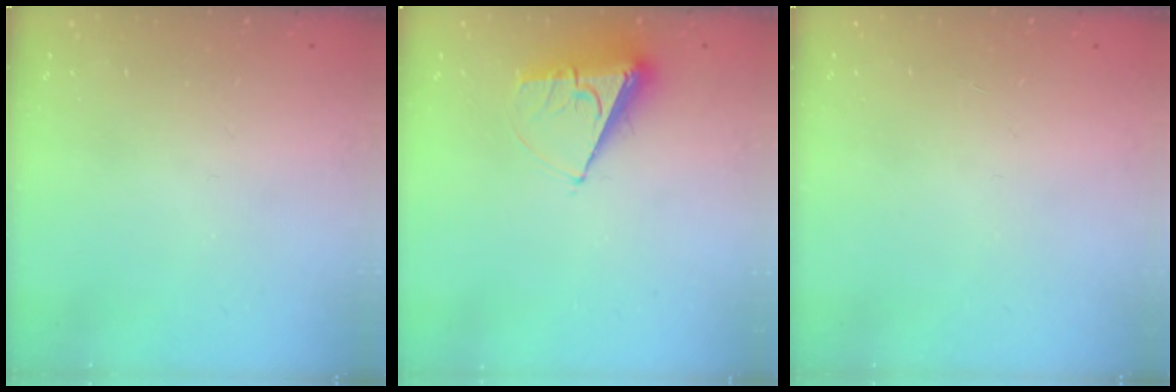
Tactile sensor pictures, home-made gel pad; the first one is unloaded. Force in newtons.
{"total": 9.0, "press": 9.0, "slide": 0.3}
{"total": 0.0}